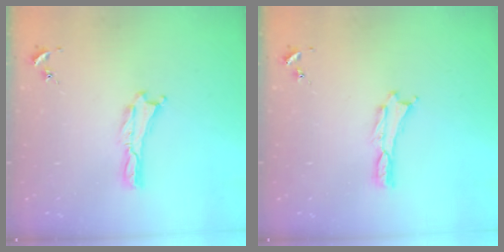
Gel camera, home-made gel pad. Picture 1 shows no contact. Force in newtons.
{"total": 0.0}